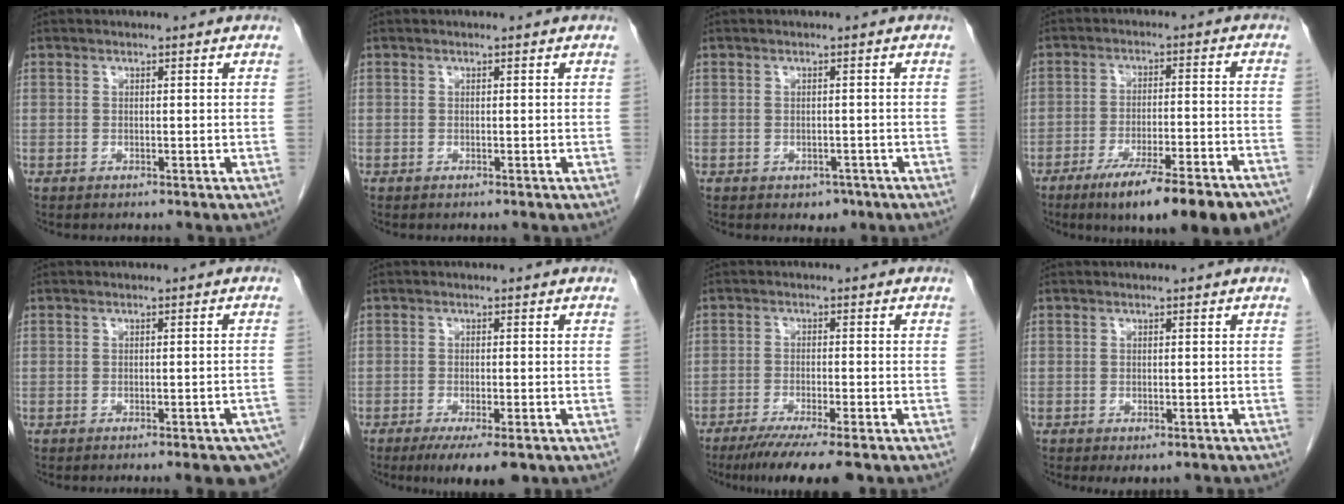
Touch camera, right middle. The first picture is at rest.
{"total": 0.0}
{"total": 1.9, "force": [-1.1, 1.4, 0.9], "torque": [-0.006, 0.003, -0.006]}
{"total": 19.3, "force": [-14.6, 2.1, 12.4], "torque": [-0.121, -0.001, -0.210]}
{"total": 8.2, "force": [-6.3, 1.3, 5.1], "torque": [-0.046, -0.009, -0.072]}
{"total": 7.0, "force": [-4.8, 1.4, 4.9], "torque": [-0.065, -0.015, -0.068]}
{"total": 9.5, "force": [-7.2, 0.4, 6.2], "torque": [-0.086, -0.020, -0.110]}
{"total": 2.9, "force": [-2.2, 1.3, 1.4], "torque": [-0.011, -0.003, -0.027]}